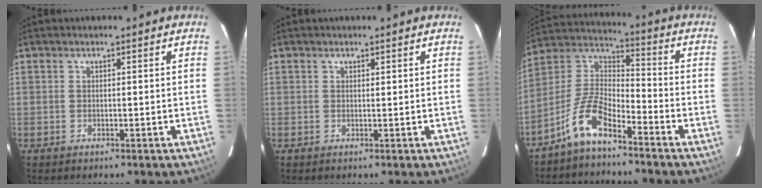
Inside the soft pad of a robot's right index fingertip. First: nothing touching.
{"total": 0.0}
{"total": 8.7, "force": [-6.4, 2.3, 5.5], "torque": [-0.125, 0.022, -0.129]}